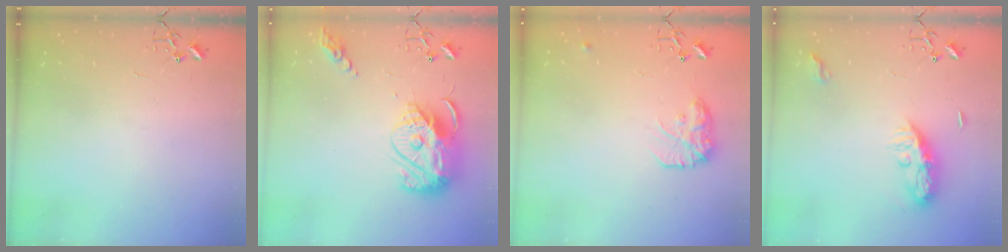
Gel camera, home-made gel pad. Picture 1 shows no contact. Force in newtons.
{"total": 16.0, "press": 15.9, "slide": 1.4}
{"total": 11.4, "press": 11.4, "slide": 0.6}
{"total": 10.1, "press": 10.1, "slide": 0.6}